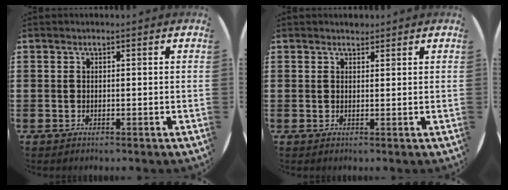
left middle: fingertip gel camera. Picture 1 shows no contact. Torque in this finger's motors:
{"motor_torque": [0.38, -0.14, -0.01, 0.02]}